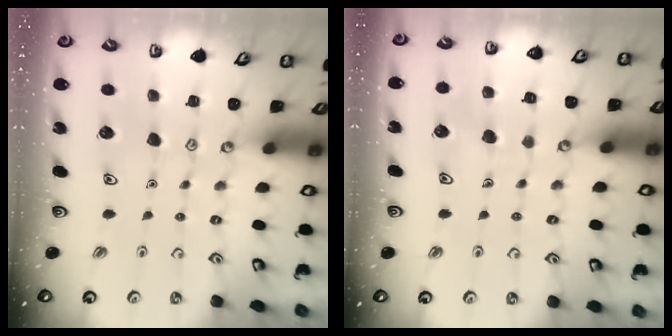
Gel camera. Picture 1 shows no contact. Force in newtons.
{"total": 4.7, "press": 4.7, "slide": 0.3}